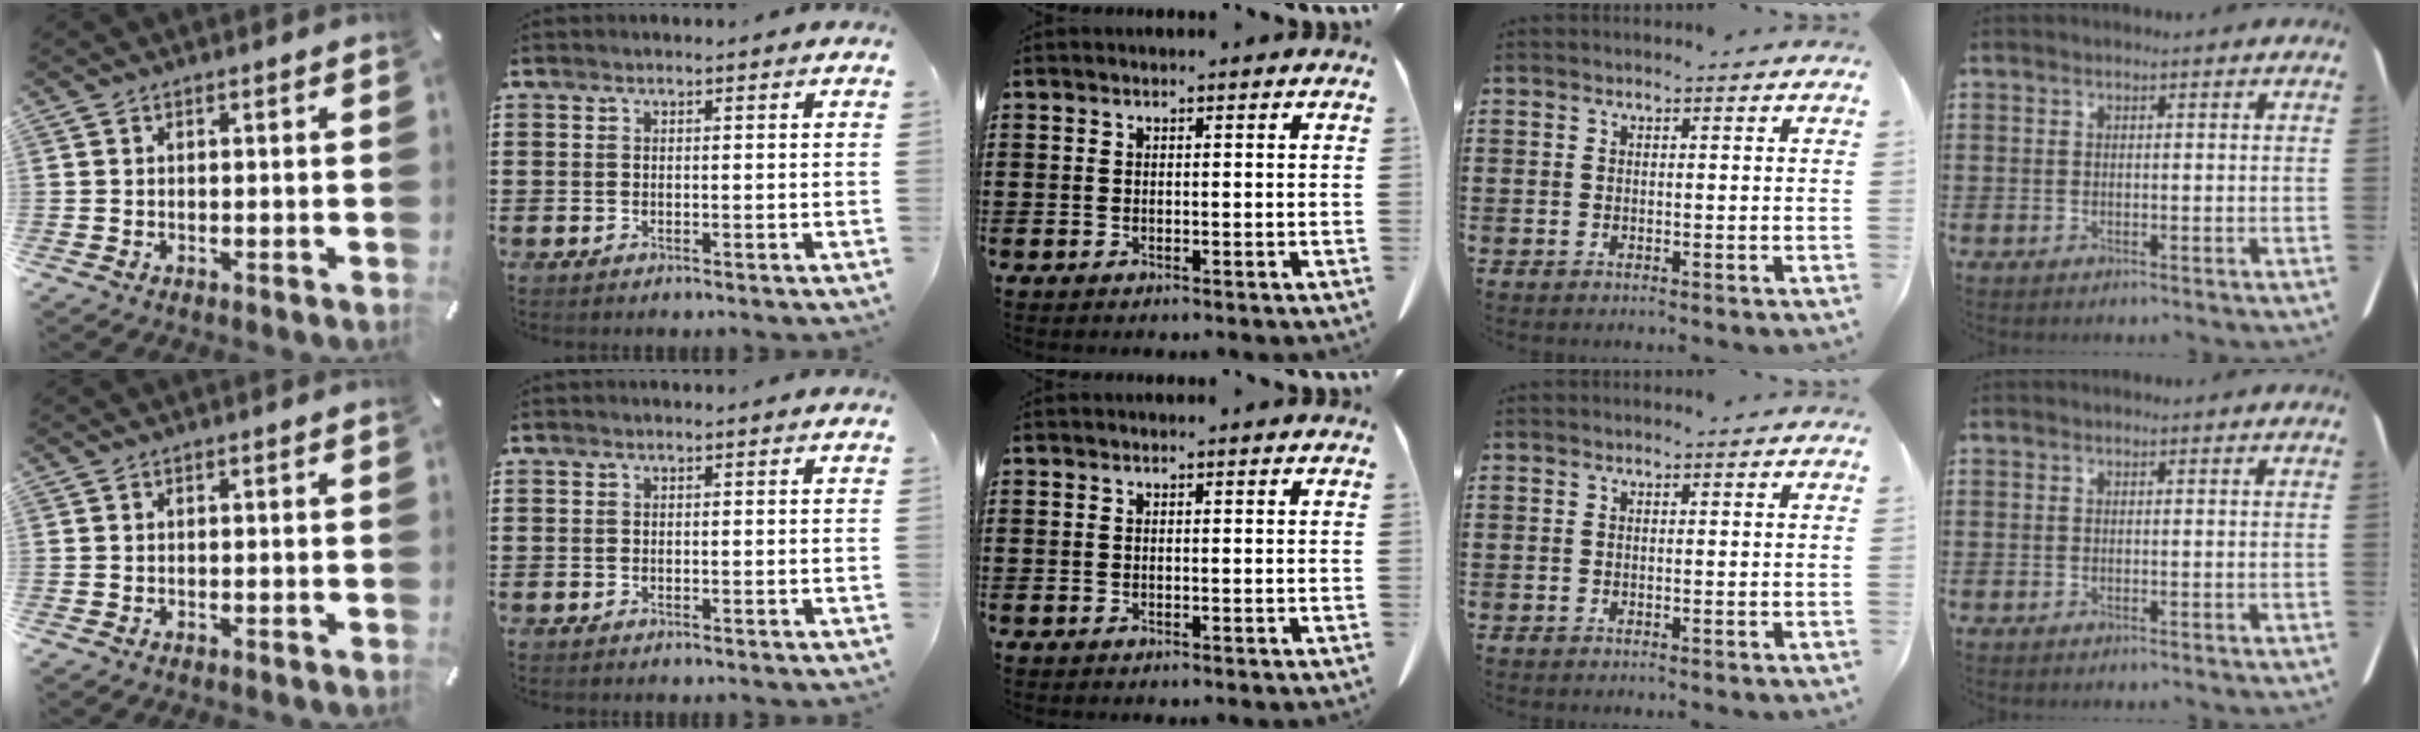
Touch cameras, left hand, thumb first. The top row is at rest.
{}